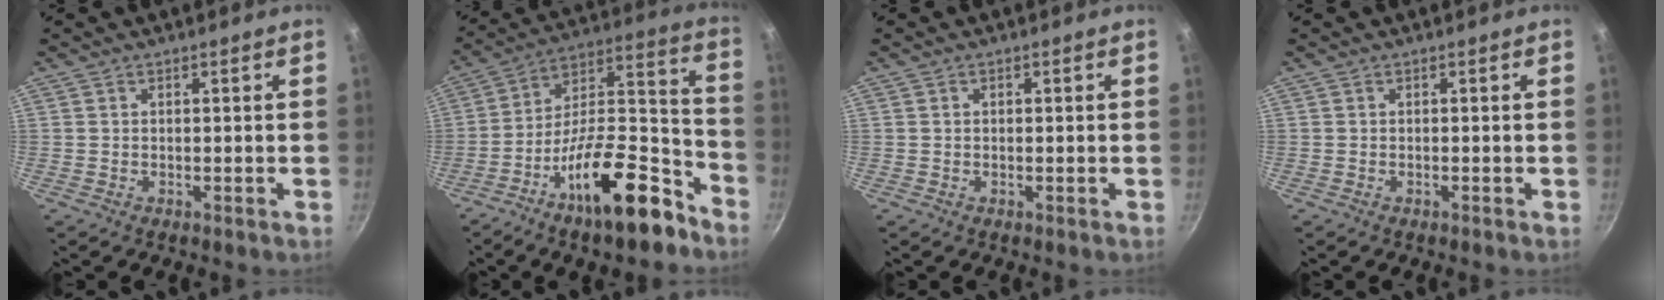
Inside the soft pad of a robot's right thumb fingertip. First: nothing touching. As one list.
[{"total": 22.3, "force": [-13.2, 8.0, 16.1], "torque": [-0.208, 0.107, -0.220]}, {"total": 0.6, "force": [0.1, 0.5, 0.3], "torque": [-0.003, 0.004, 0.003]}, {"total": 0.0}]